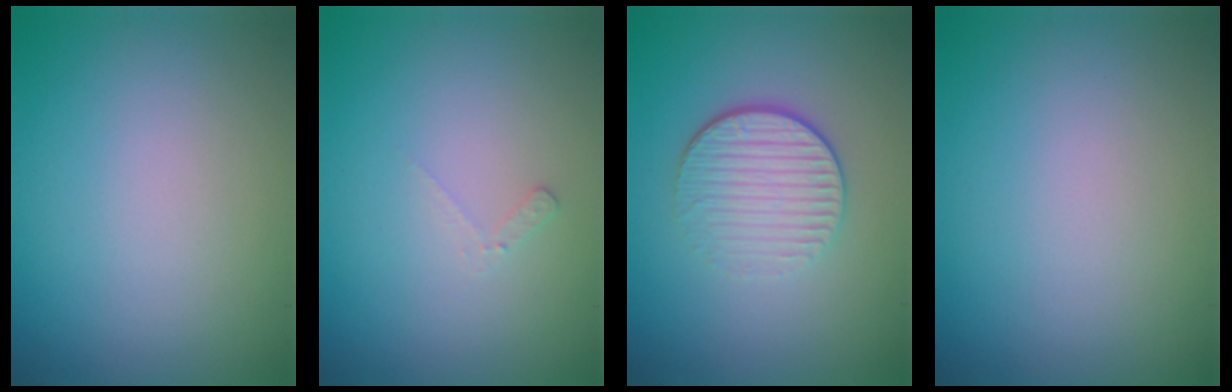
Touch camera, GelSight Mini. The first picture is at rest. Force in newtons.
{"total": 0.8, "press": 0.8, "slide": 0.2}
{"total": 3.8, "press": 2.9, "slide": 2.5}
{"total": 0.0}